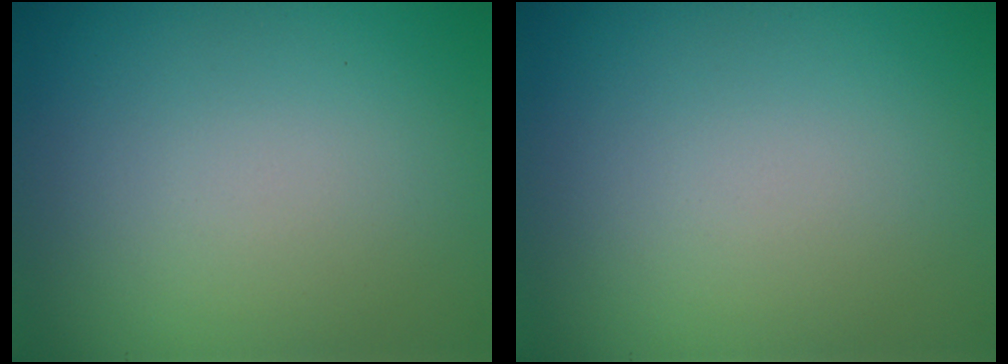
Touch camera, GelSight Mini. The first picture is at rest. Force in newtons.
{"total": 0.0}